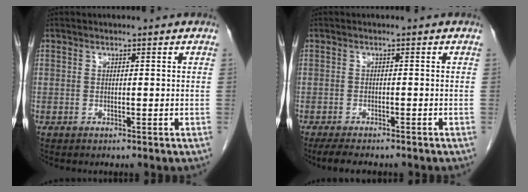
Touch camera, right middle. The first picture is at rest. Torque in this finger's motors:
{"motor_torque": [0.10, -0.02, 0.03, 0.01]}